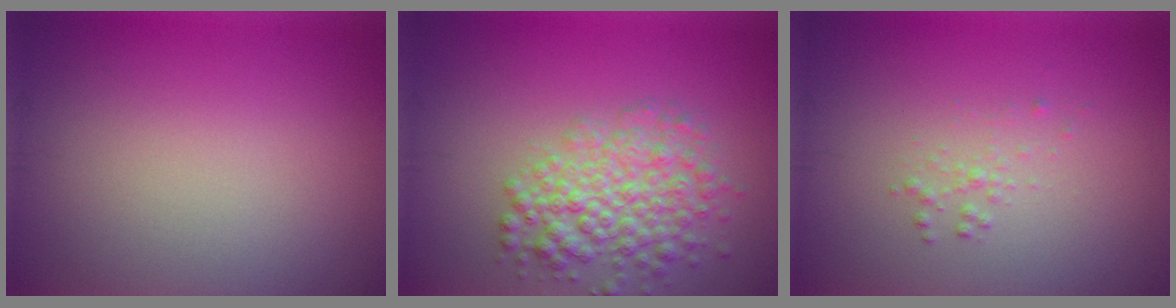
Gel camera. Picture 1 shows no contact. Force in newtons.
{"total": 5.1, "press": 5.1, "slide": 0.2}
{"total": 0.9, "press": 0.9, "slide": 0.0}